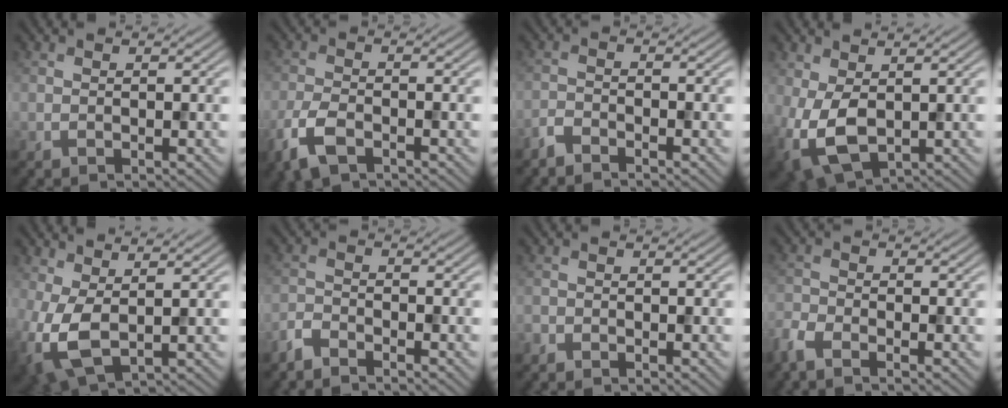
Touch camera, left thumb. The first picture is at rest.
{"total": 5.1, "force": [-3.1, 2.2, 3.5], "torque": [-0.084, -0.011, -0.069]}
{"total": 2.1, "force": [-2.0, 0.4, 0.7], "torque": [-0.016, -0.003, -0.049]}
{"total": 6.2, "force": [-0.6, 3.8, 4.9], "torque": [-0.122, -0.010, -0.008]}
{"total": 5.6, "force": [0.3, 2.8, 4.8], "torque": [-0.124, -0.004, 0.006]}
{"total": 2.8, "force": [-2.6, 0.5, 0.9], "torque": [-0.021, -0.005, -0.063]}
{"total": 0.9, "force": [-0.8, 0.4, 0.1], "torque": [-0.002, -0.002, -0.018]}
{"total": 3.4, "force": [-2.7, 1.1, 1.7], "torque": [-0.044, -0.011, -0.071]}